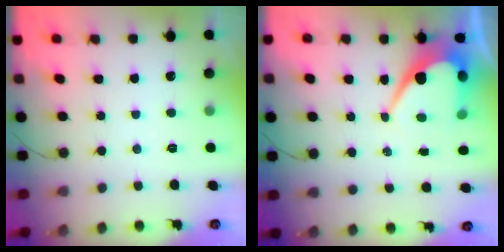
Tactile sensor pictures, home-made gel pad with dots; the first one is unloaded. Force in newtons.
{"total": 10.2, "press": 10.2, "slide": 0.9}